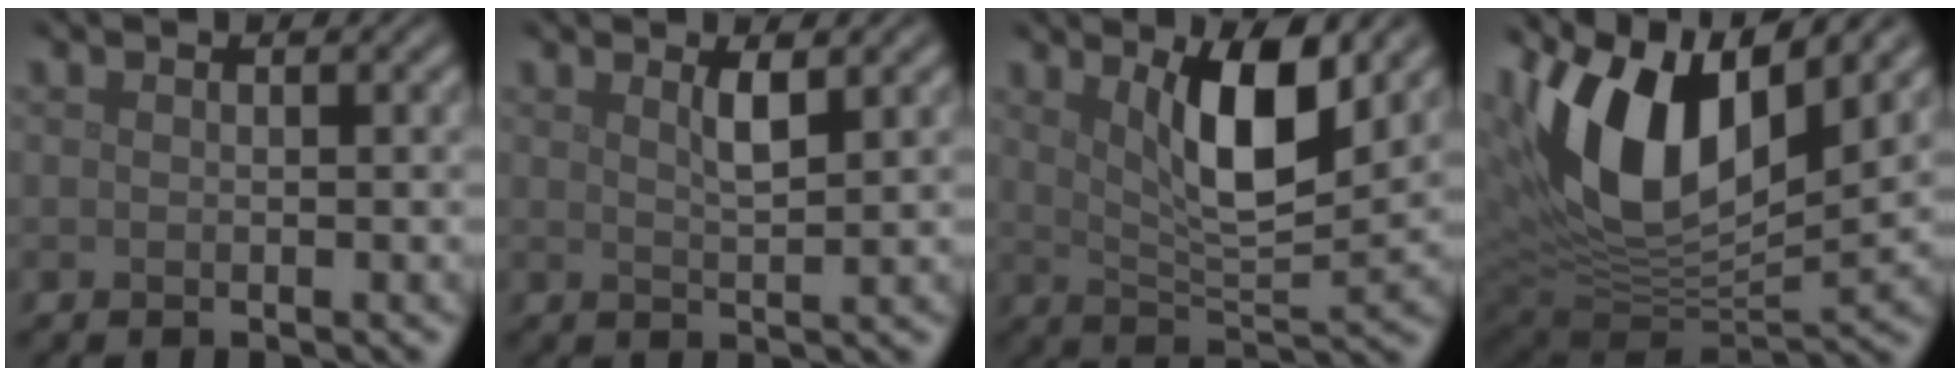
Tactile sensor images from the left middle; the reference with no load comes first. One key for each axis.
{"total": 1.9, "fx": 1.1, "fy": 0.4, "fz": 1.5, "tx": -0.023, "ty": 0.001, "tz": 0.016}
{"total": 6.6, "fx": 2.7, "fy": 1.8, "fz": 5.8, "tx": -0.099, "ty": -0.006, "tz": 0.050}
{"total": 13.4, "fx": 5.2, "fy": 6.4, "fz": 10.5, "tx": -0.194, "ty": 0.008, "tz": 0.090}